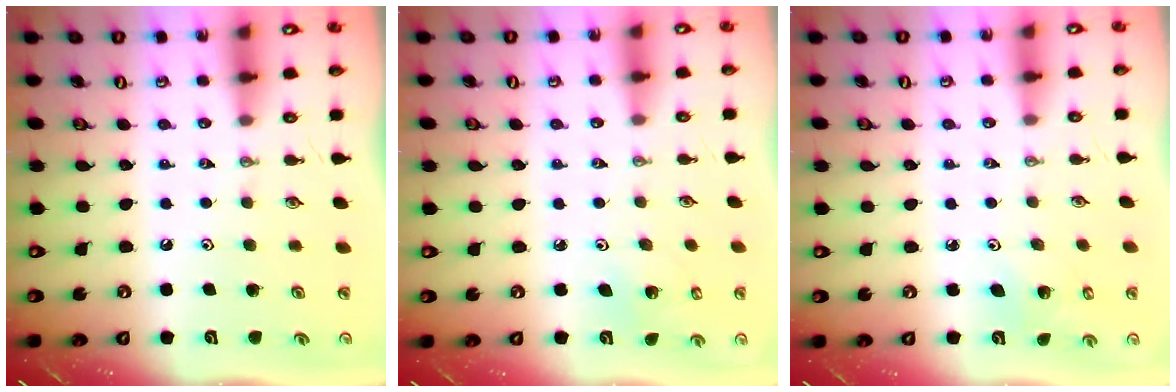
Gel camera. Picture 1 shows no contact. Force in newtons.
{"total": 2.7, "press": 2.7, "slide": 0.2}
{"total": 3.2, "press": 3.2, "slide": 0.2}